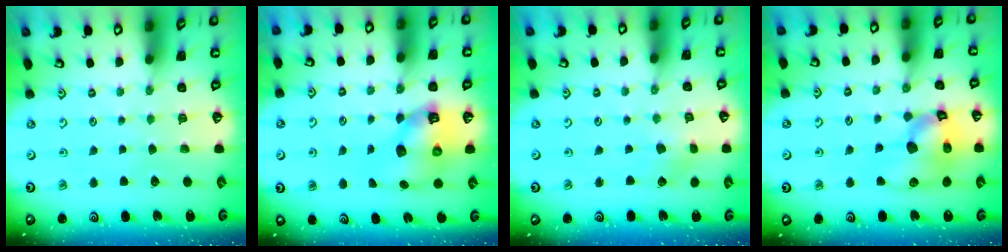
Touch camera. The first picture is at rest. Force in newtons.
{"total": 8.8, "press": 8.6, "slide": 1.5}
{"total": 2.3, "press": 2.3, "slide": 0.3}
{"total": 17.5, "press": 17.3, "slide": 2.6}